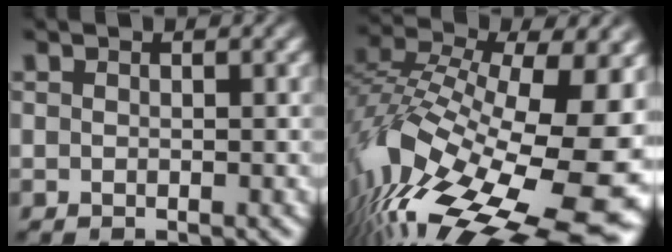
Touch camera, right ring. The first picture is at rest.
{"total": 17.2, "force": [-4.9, 9.4, 13.4], "torque": [-0.248, -0.071, -0.030]}